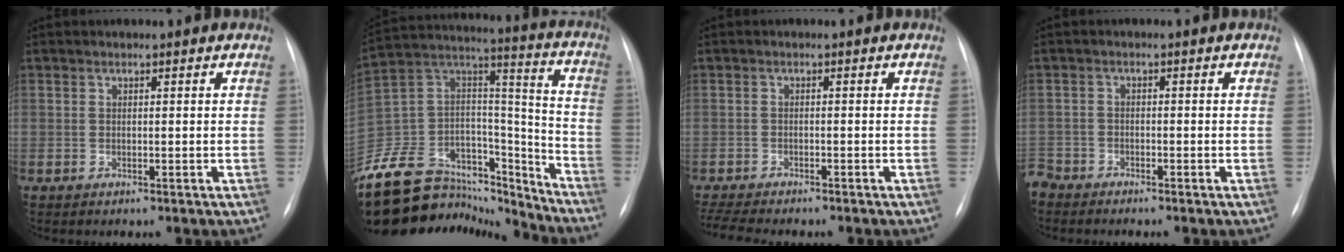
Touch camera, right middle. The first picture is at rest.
{"total": 27.3, "force": [-24.2, 9.1, 8.5], "torque": [-0.179, 0.040, -0.387]}
{"total": 7.2, "force": [-6.4, 1.1, 3.2], "torque": [-0.055, -0.006, -0.097]}
{"total": 3.6, "force": [-3.4, 1.1, 0.1], "torque": [-0.001, -0.007, -0.067]}